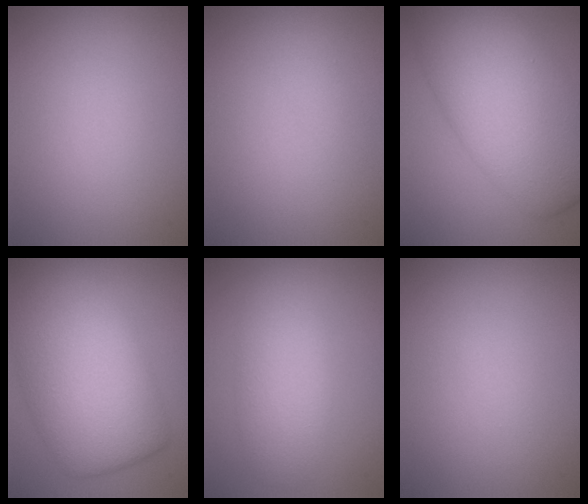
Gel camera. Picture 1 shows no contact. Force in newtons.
{"total": 0.8, "press": 0.8, "slide": 0.0}
{"total": 10.6, "press": 10.6, "slide": 0.2}
{"total": 10.3, "press": 10.3, "slide": 0.6}
{"total": 4.0, "press": 4.0, "slide": 0.1}
{"total": 0.0}